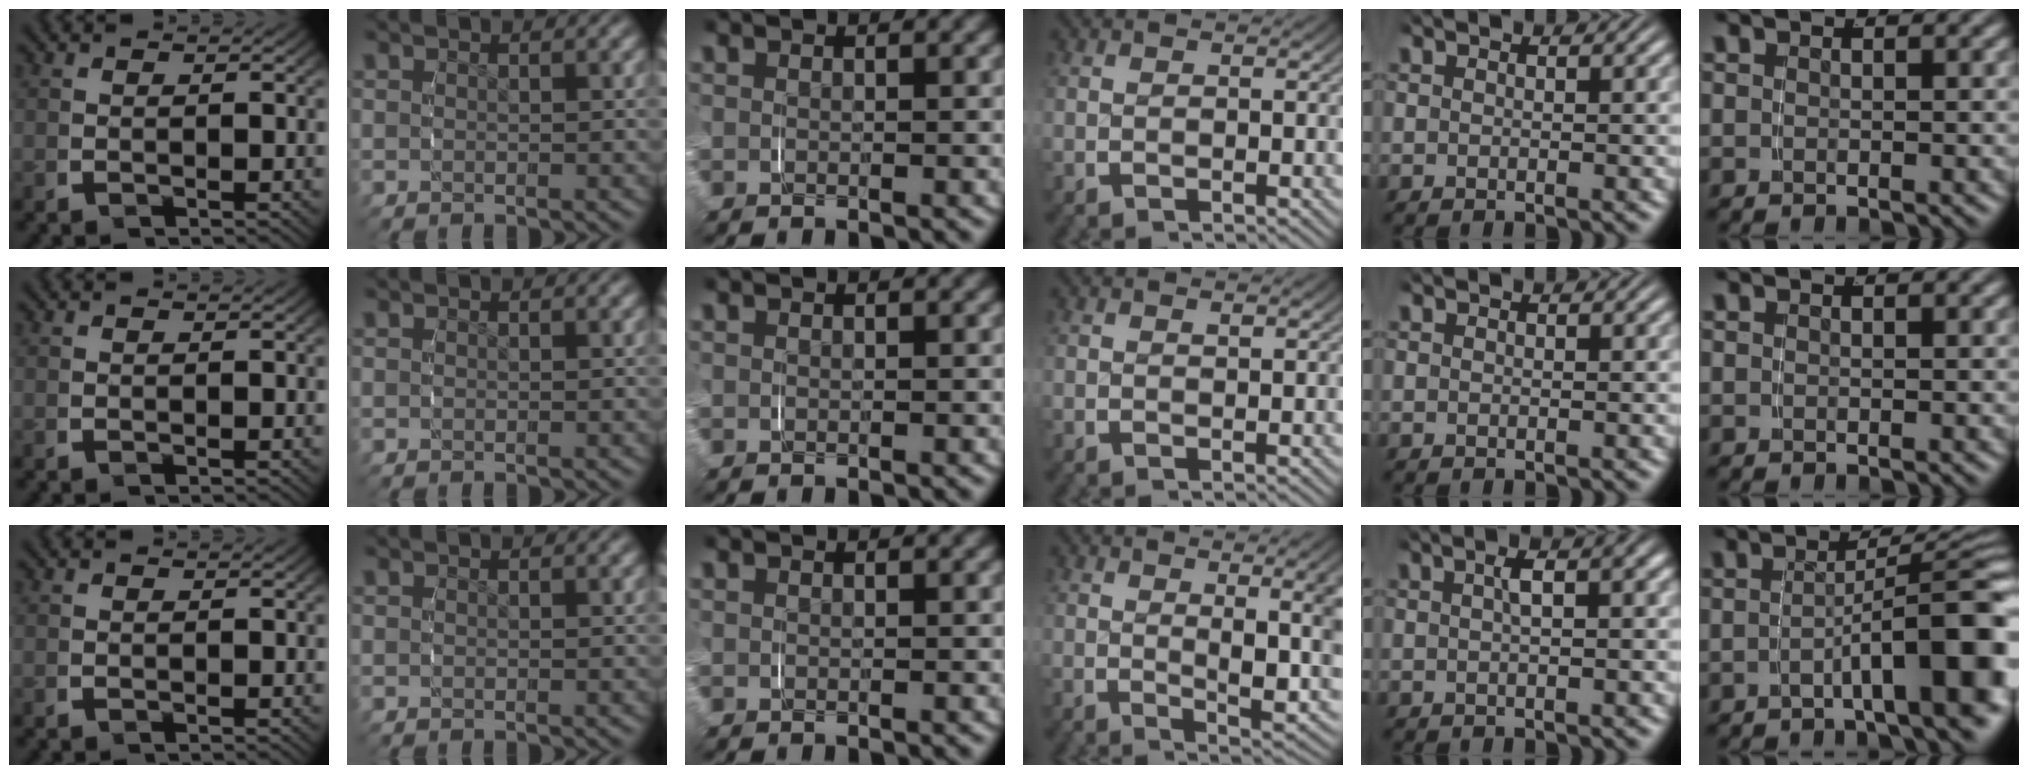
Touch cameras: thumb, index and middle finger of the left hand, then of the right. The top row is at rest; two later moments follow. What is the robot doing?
{"motion": "grasp_and_lifting", "object": "jewelry box"}